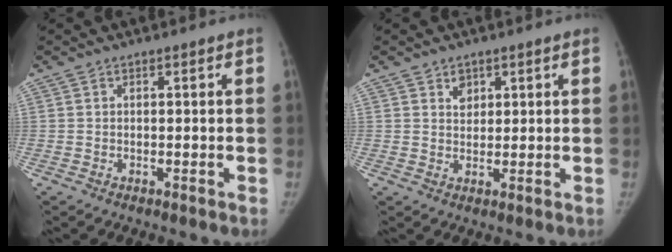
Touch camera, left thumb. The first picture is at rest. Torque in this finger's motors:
{"motor_torque": [0.19, -0.13, 0.57, -0.46, 0.06]}